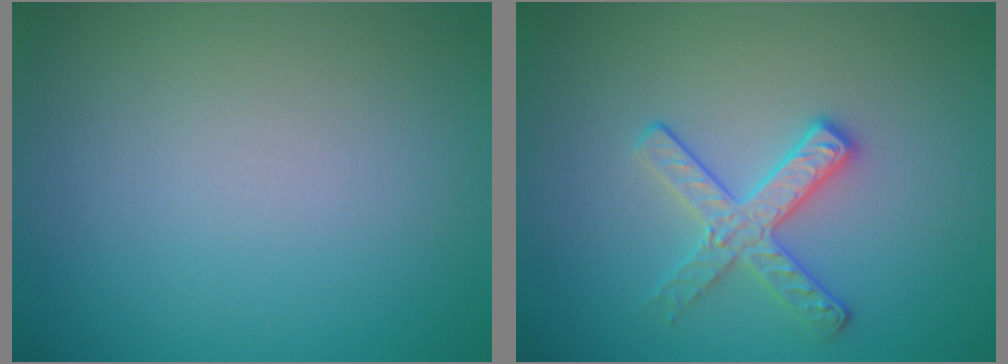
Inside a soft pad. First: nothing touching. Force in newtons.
{"total": 2.8, "press": 2.7, "slide": 0.7}